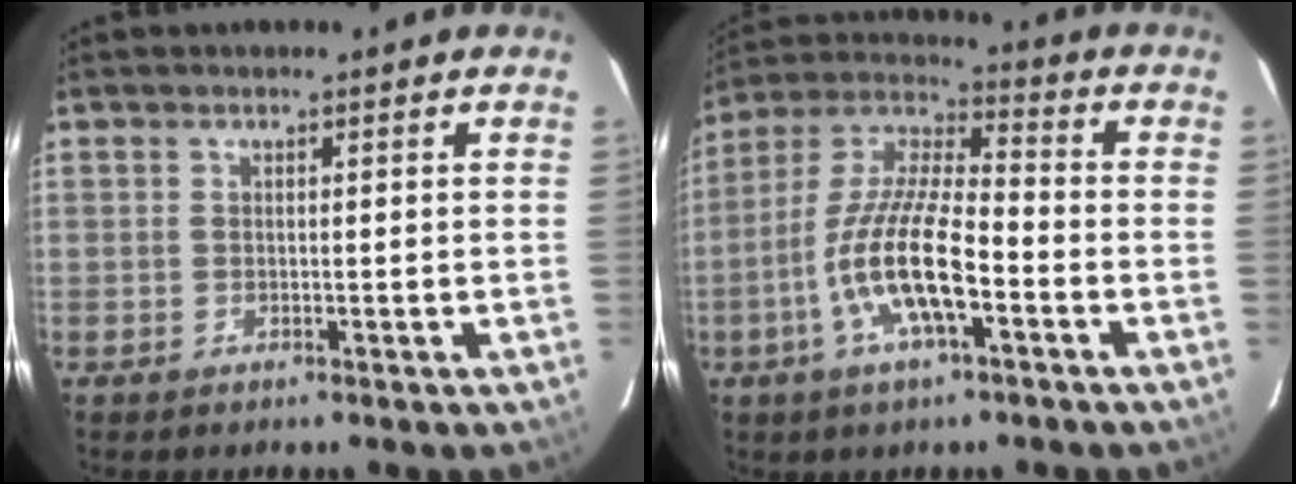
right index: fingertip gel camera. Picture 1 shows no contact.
{"total": 14.6, "force": [-5.4, 3.9, 13.0], "torque": [-0.265, -0.005, -0.107]}